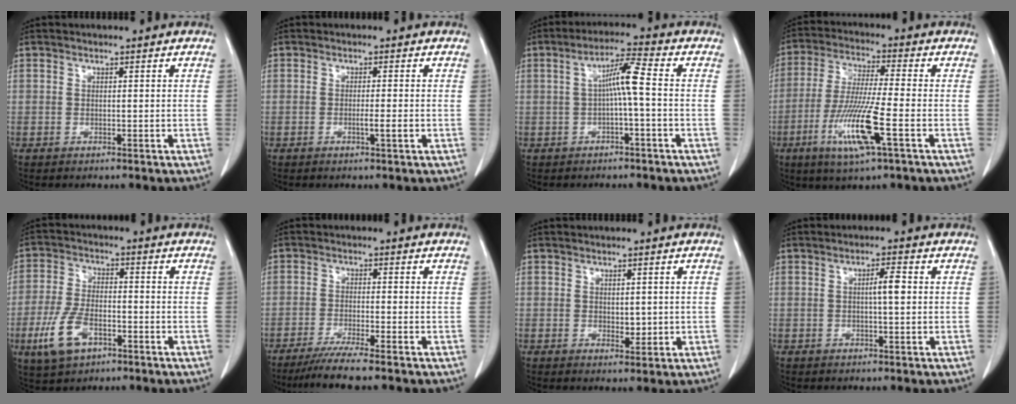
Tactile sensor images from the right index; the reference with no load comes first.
{"total": 1.8, "force": [-0.6, -0.1, 1.7], "torque": [-0.033, -0.001, -0.009]}
{"total": 5.5, "force": [-0.2, 0.0, 5.5], "torque": [-0.098, 0.019, -0.003]}
{"total": 11.8, "force": [-4.4, 0.3, 10.9], "torque": [-0.225, -0.021, -0.085]}
{"total": 8.7, "force": [-3.9, 4.3, 6.5], "torque": [-0.150, -0.002, -0.069]}
{"total": 6.3, "force": [-5.0, -1.1, 3.6], "torque": [-0.057, -0.019, -0.088]}
{"total": 2.1, "force": [0.0, 1.3, 1.7], "torque": [-0.024, -0.003, 0.007]}
{"total": 2.7, "force": [0.2, 0.2, 2.7], "torque": [-0.048, 0.004, 0.004]}